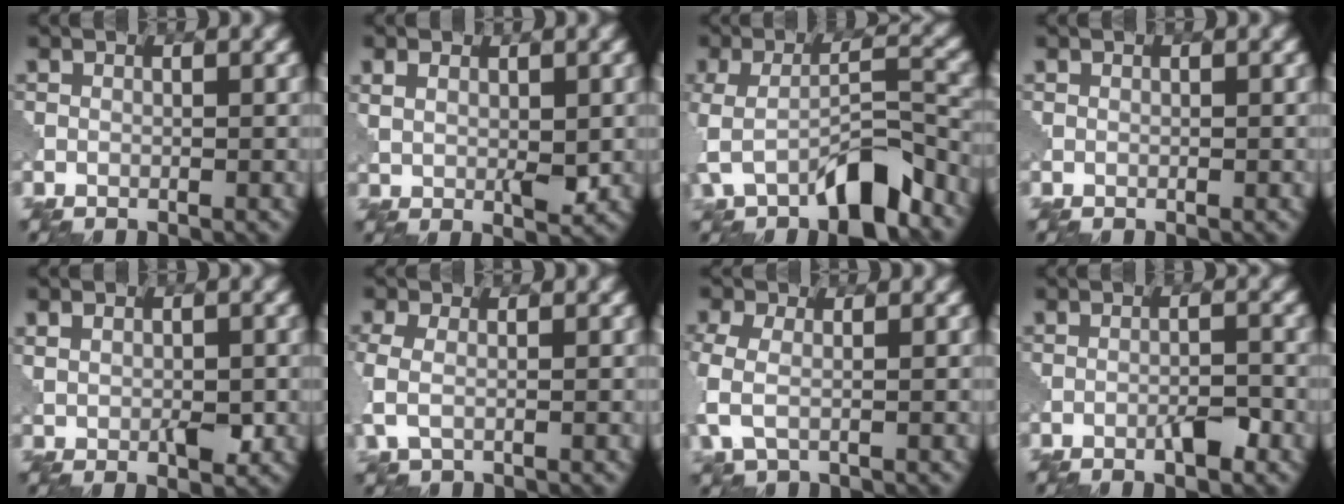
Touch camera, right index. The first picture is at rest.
{"total": 3.6, "force": [0.6, 1.7, 3.1], "torque": [-0.061, -0.002, 0.017]}
{"total": 7.2, "force": [-3.2, 2.4, 6.0], "torque": [-0.114, -0.006, -0.062]}
{"total": 0.0}
{"total": 3.3, "force": [0.0, 1.8, 2.8], "torque": [-0.051, 0.000, 0.003]}
{"total": 2.8, "force": [-0.2, 1.7, 2.2], "torque": [-0.061, -0.002, -0.010]}
{"total": 3.8, "force": [-0.6, 2.2, 3.0], "torque": [-0.085, -0.003, -0.019]}
{"total": 2.2, "force": [-1.3, 0.5, 1.8], "torque": [-0.030, 0.004, -0.023]}